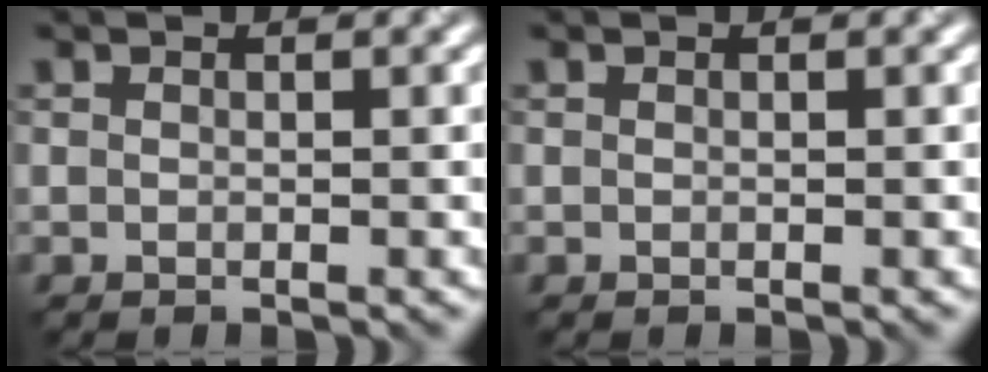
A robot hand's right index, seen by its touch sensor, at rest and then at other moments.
{"total": 0.0}